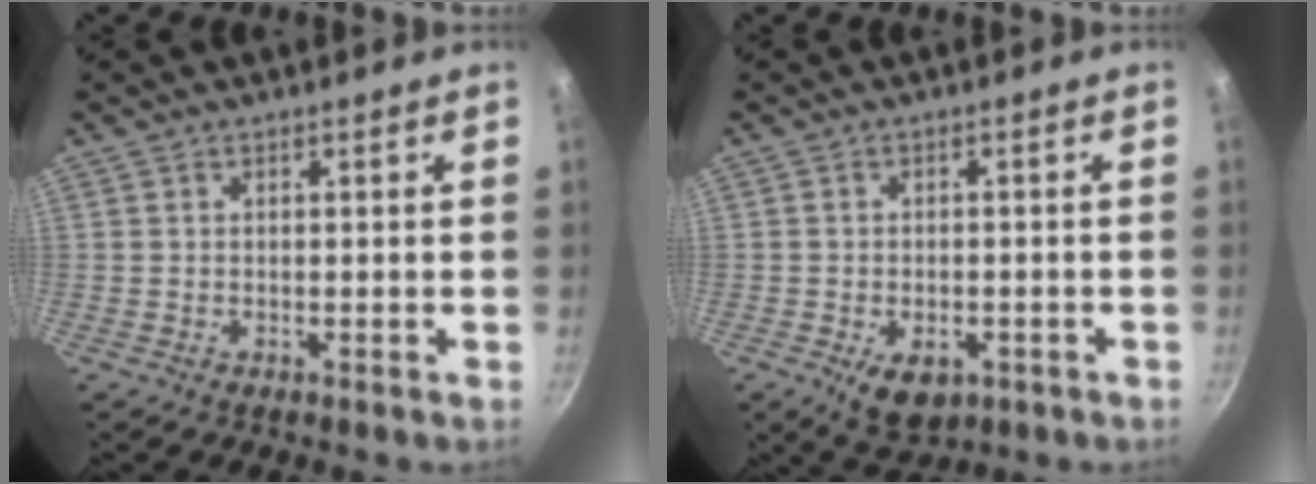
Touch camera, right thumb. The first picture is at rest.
{"total": 6.9, "force": [-2.6, 4.3, 4.7], "torque": [-0.057, 0.005, -0.028]}